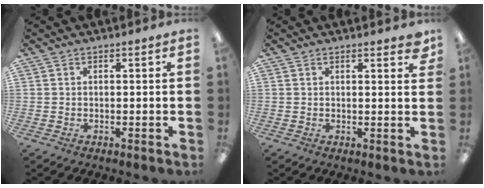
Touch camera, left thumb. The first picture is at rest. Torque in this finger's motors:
{"motor_torque": [0.39, 0.00, 0.38, -0.07, 0.03]}